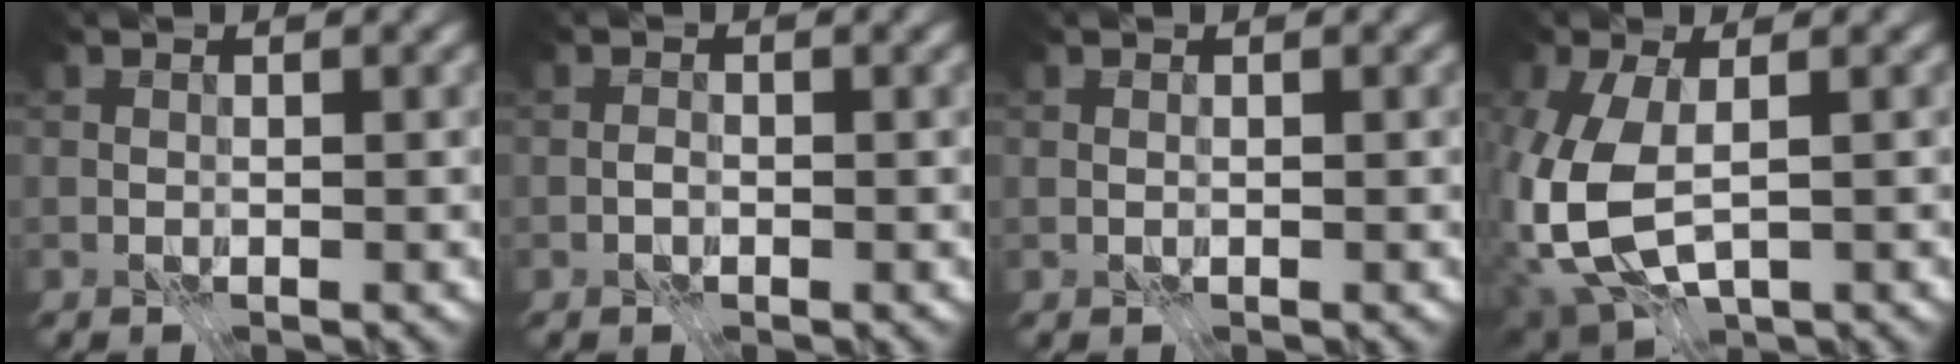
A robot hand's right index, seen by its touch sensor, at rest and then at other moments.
{"total": 0.9, "force": [-0.7, 0.4, 0.4], "torque": [-0.007, 0.001, -0.016]}
{"total": 0.0}
{"total": 8.7, "force": [-1.5, 4.8, 7.2], "torque": [-0.189, -0.015, -0.028]}